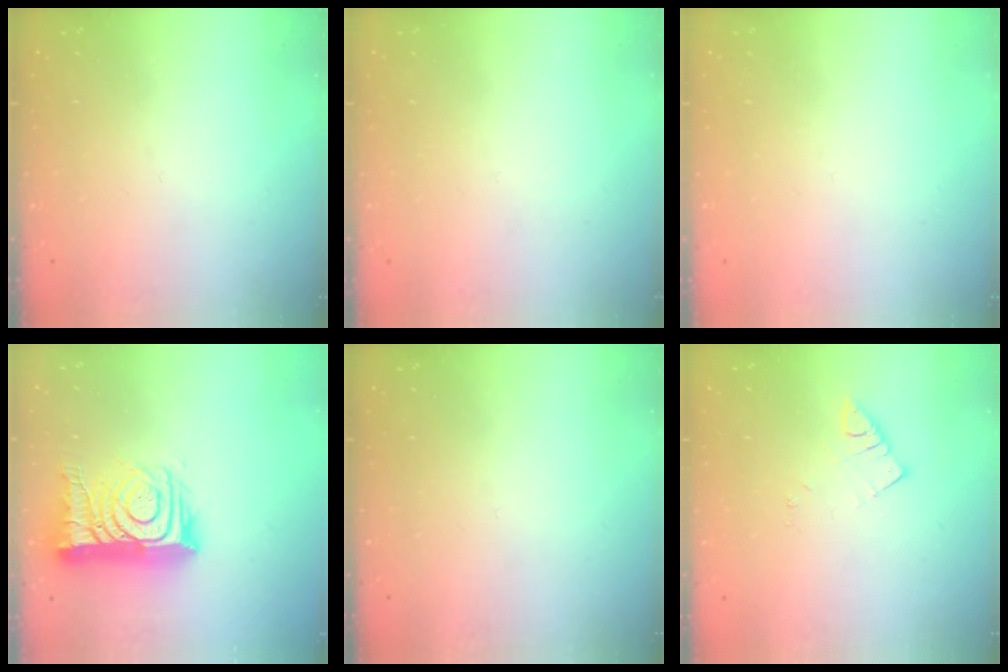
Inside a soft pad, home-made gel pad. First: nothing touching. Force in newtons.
{"total": 1.5, "press": 1.5, "slide": 0.1}
{"total": 1.5, "press": 1.5, "slide": 0.1}
{"total": 17.6, "press": 17.5, "slide": 1.6}
{"total": 0.0}
{"total": 2.6, "press": 2.6, "slide": 0.1}